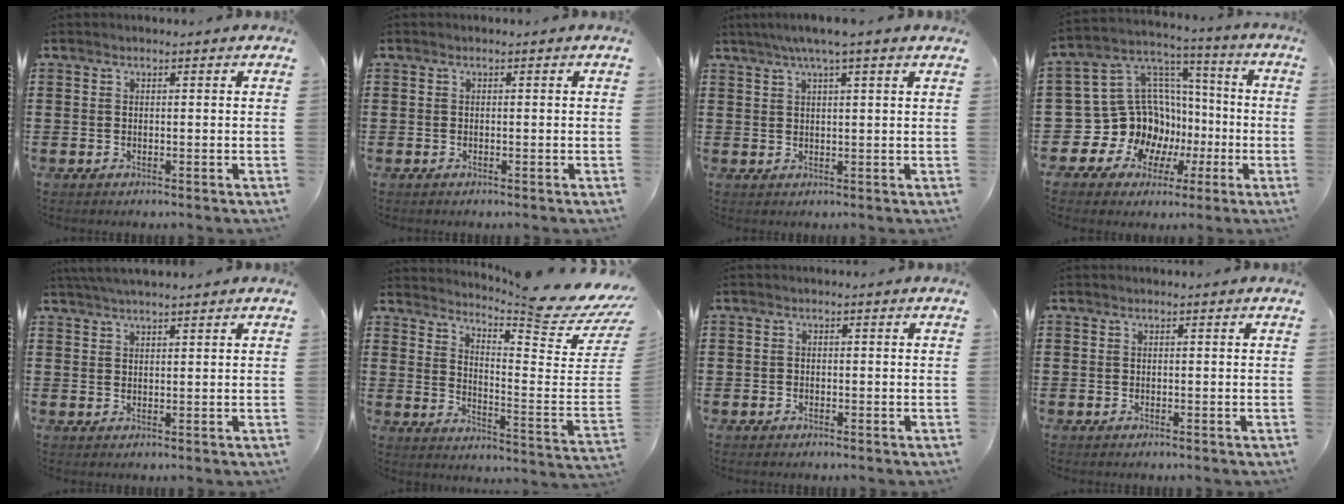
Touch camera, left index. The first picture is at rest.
{"total": 0.0}
{"total": 3.8, "force": [2.6, -0.2, 2.8], "torque": [-0.059, 0.001, 0.046]}
{"total": 14.4, "force": [-3.3, 13.2, 4.7], "torque": [-0.141, -0.024, -0.035]}
{"total": 2.4, "force": [2.2, -0.1, 0.8], "torque": [-0.021, 0.003, 0.042]}
{"total": 7.6, "force": [6.8, -0.4, 3.3], "torque": [-0.065, -0.073, 0.106]}
{"total": 0.6, "force": [-0.4, 0.4, -0.1], "torque": [-0.001, 0.002, -0.010]}
{"total": 0.0}